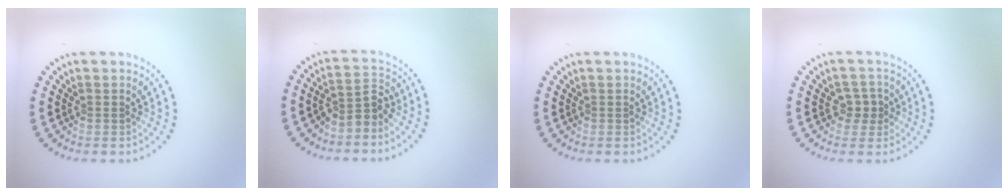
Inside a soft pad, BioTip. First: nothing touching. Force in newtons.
{"total": 2.5, "press": 1.9, "slide": 1.7}
{"total": 0.0}
{"total": 1.8, "press": 1.7, "slide": 0.6}